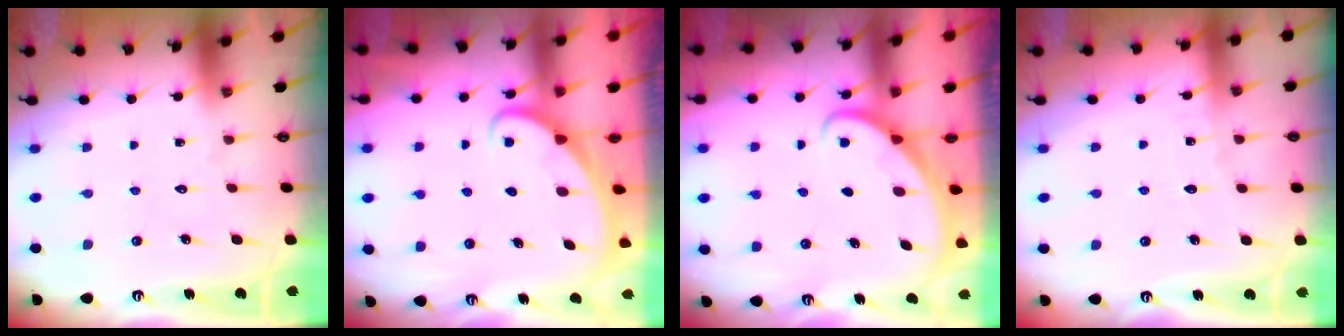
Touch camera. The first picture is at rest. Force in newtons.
{"total": 2.5, "press": 2.5, "slide": 0.3}
{"total": 2.3, "press": 2.3, "slide": 0.1}
{"total": 2.3, "press": 2.3, "slide": 0.3}